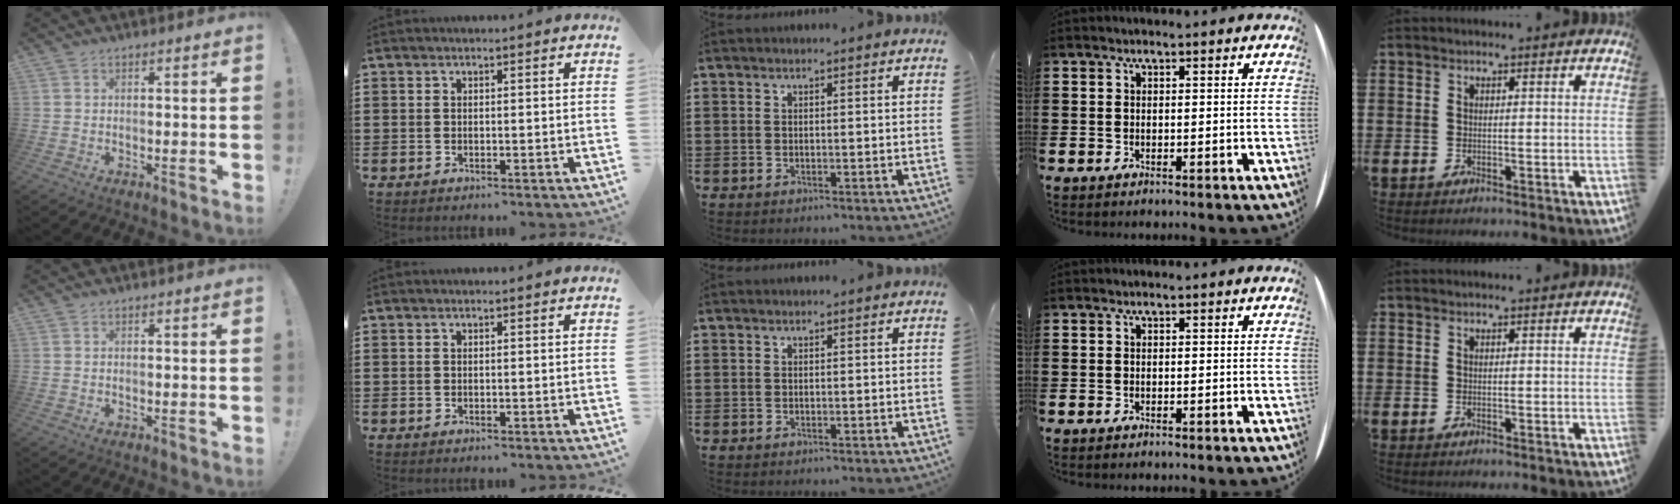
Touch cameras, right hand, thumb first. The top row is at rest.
{}